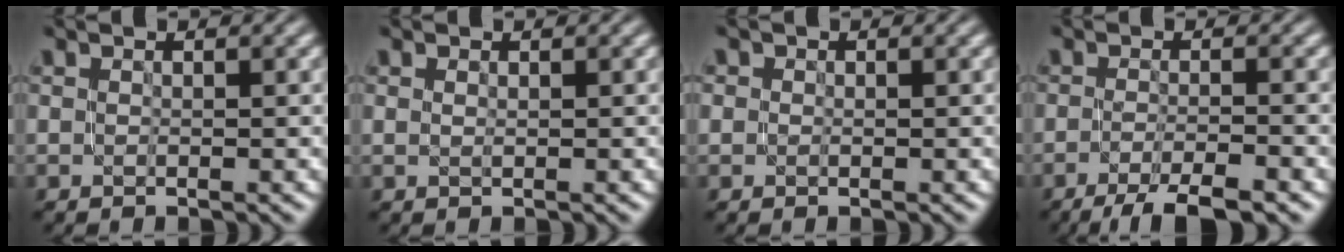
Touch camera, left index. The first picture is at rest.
{"total": 0.0}
{"total": 0.6, "force": [0.2, 0.5, 0.1], "torque": [0.001, -0.003, -0.002]}
{"total": 5.2, "force": [-3.5, 1.0, 3.7], "torque": [-0.055, -0.002, -0.065]}